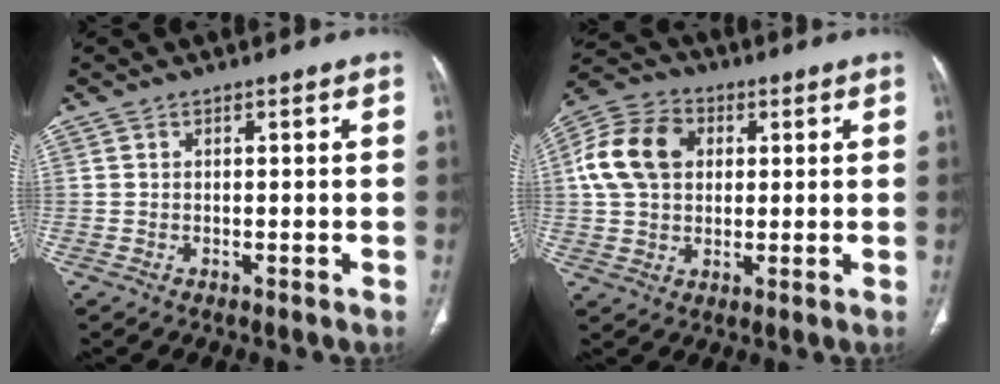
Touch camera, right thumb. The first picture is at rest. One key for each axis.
{"total": 13.0, "fx": 2.6, "fy": 9.7, "fz": 8.3, "tx": -0.146, "ty": 0.019, "tz": 0.040}